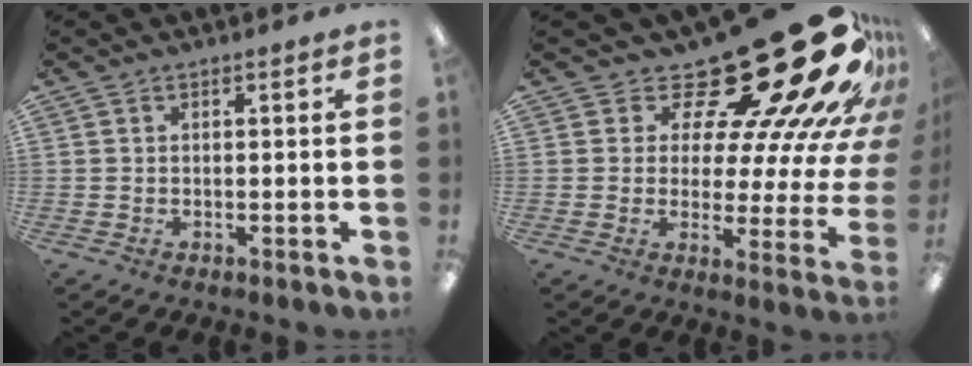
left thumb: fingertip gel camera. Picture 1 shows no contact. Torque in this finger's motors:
{"motor_torque": [2.57, 2.45, 1.36, -1.37, 0.05]}